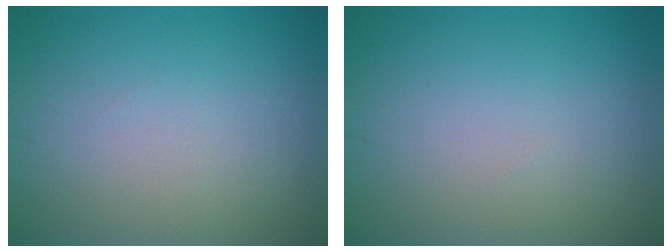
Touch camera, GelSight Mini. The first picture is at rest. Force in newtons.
{"total": 0.0}